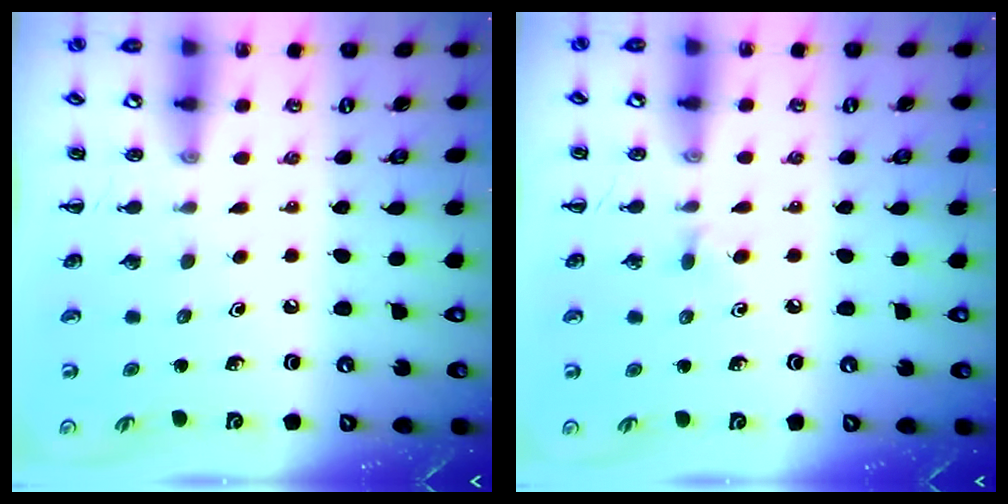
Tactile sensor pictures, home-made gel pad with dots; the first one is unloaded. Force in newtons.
{"total": 3.7, "press": 3.4, "slide": 1.6}